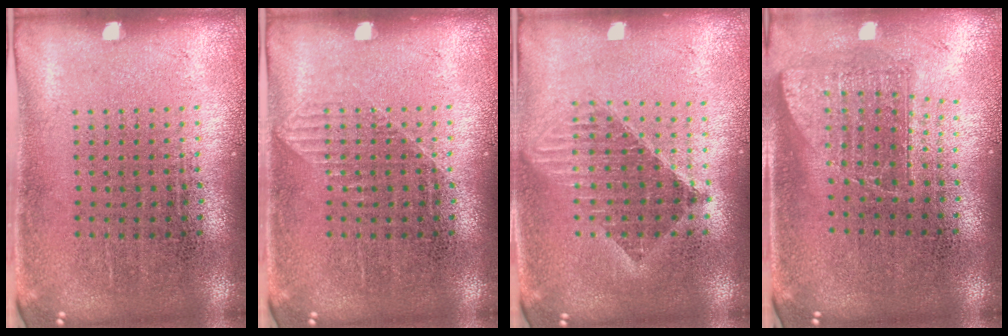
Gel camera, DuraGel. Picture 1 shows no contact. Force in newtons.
{"total": 0.8, "press": 0.8, "slide": 0.2}
{"total": 1.6, "press": 1.4, "slide": 0.9}
{"total": 1.5, "press": 1.2, "slide": 0.9}